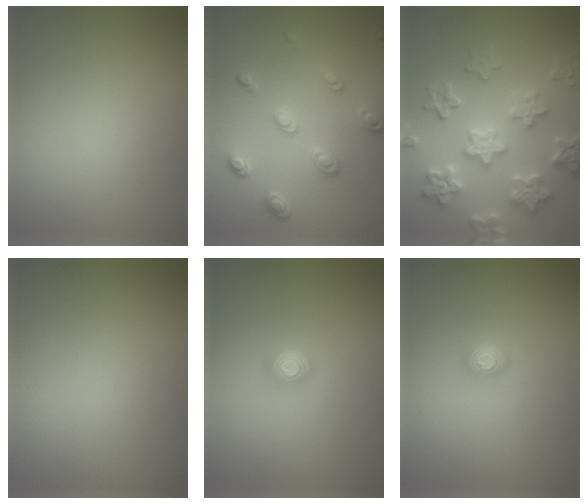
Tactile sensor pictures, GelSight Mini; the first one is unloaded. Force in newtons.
{"total": 3.2, "press": 2.6, "slide": 1.8}
{"total": 6.2, "press": 6.1, "slide": 1.3}
{"total": 0.0}
{"total": 2.0, "press": 1.3, "slide": 1.6}
{"total": 1.6, "press": 1.2, "slide": 1.1}